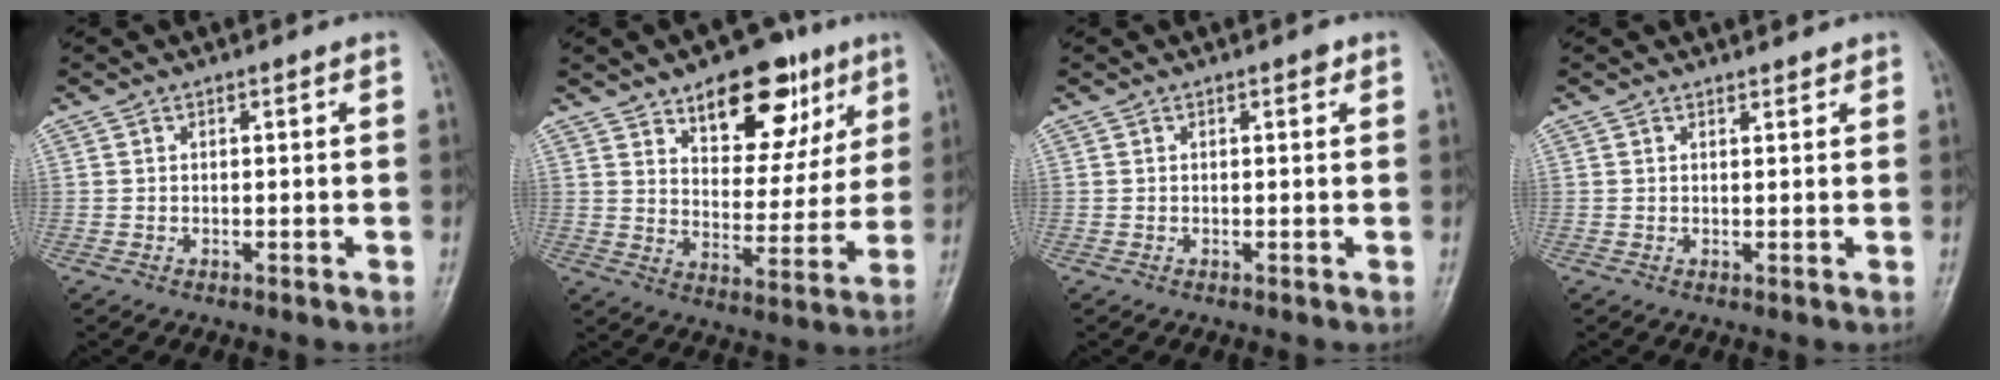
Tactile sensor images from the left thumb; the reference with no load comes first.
{"total": 16.4, "force": [9.1, 8.8, 10.5], "torque": [-0.090, -0.040, 0.138]}
{"total": 0.9, "force": [0.5, 0.4, 0.6], "torque": [-0.002, 0.000, 0.002]}
{"total": 1.2, "force": [1.1, 0.4, 0.3], "torque": [0.000, -0.007, 0.013]}